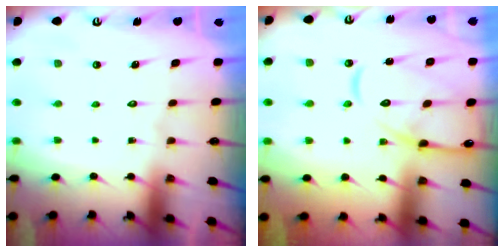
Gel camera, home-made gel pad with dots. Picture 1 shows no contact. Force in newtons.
{"total": 14.1, "press": 14.1, "slide": 1.1}